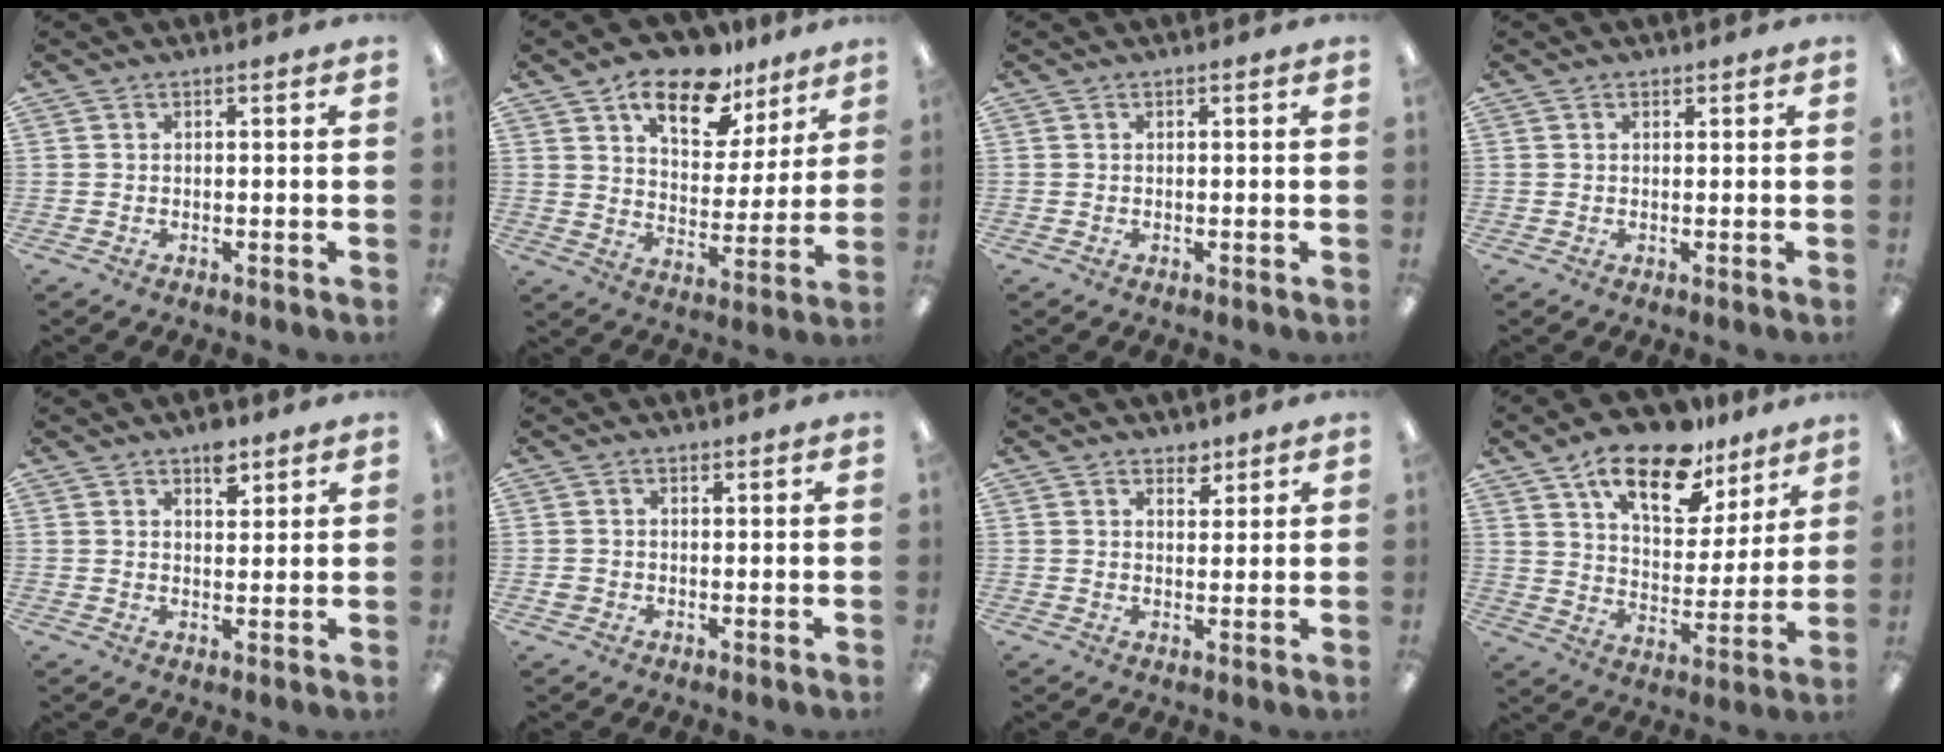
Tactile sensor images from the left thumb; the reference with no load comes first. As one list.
[{"total": 15.0, "force": [10.7, 7.2, 7.8], "torque": [-0.114, -0.058, 0.185]}, {"total": 0.0}, {"total": 0.7, "force": [0.5, 0.4, 0.1], "torque": [-0.002, 0.003, 0.008]}, {"total": 5.0, "force": [3.3, 2.7, 2.6], "torque": [-0.017, -0.017, 0.051]}, {"total": 1.6, "force": [0.2, 1.6, 0.4], "torque": [0.000, 0.001, -0.001]}, {"total": 3.4, "force": [2.6, 2.1, 0.8], "torque": [0.003, -0.013, 0.042]}, {"total": 17.7, "force": [12.4, 8.1, 9.7], "torque": [-0.155, -0.066, 0.211]}]